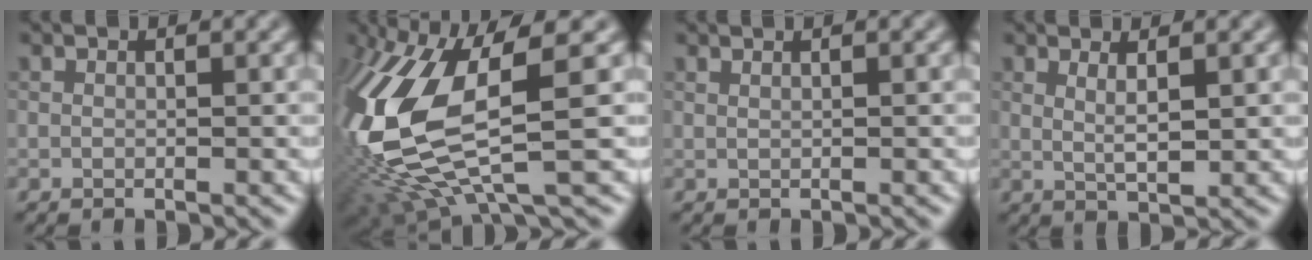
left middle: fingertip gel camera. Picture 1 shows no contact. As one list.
[{"total": 11.6, "force": [-0.8, 4.2, 10.7], "torque": [-0.261, -0.019, -0.001]}, {"total": 0.6, "force": [0.4, 0.3, 0.4], "torque": [0.002, -0.003, 0.000]}, {"total": 1.5, "force": [0.4, 0.1, 1.4], "torque": [-0.036, -0.006, 0.022]}]